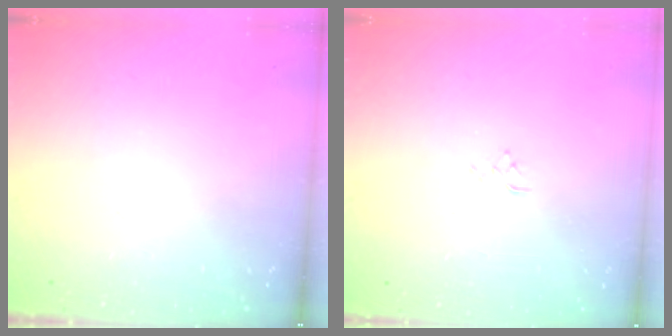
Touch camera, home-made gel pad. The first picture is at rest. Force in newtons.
{"total": 3.7, "press": 3.7, "slide": 0.1}